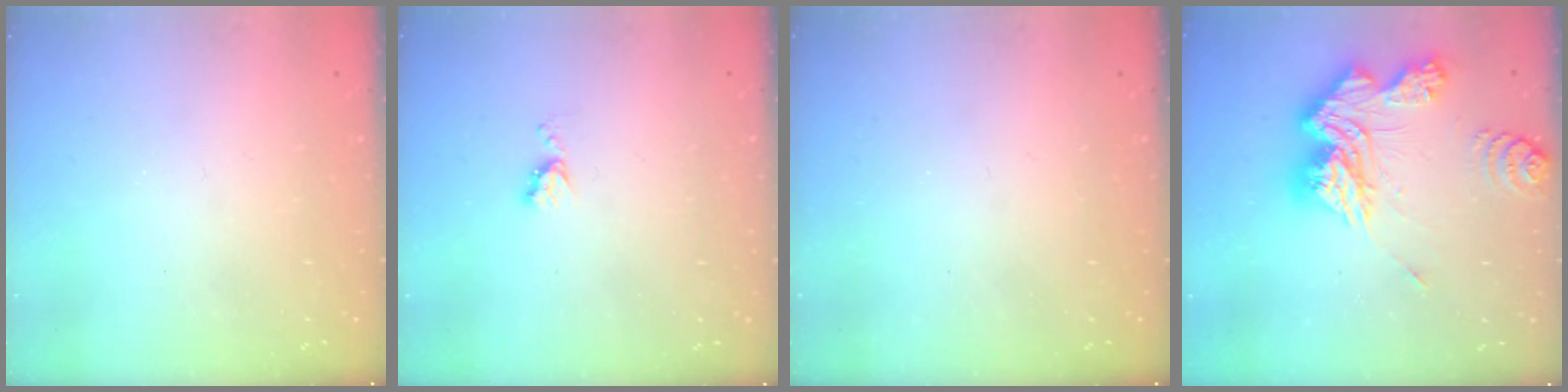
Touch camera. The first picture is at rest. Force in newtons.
{"total": 4.4, "press": 4.3, "slide": 0.5}
{"total": 0.0}
{"total": 20.4, "press": 20.3, "slide": 1.9}